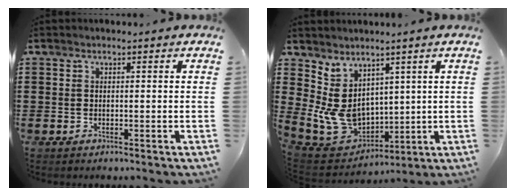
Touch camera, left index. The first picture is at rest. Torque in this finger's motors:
{"motor_torque": [-0.05, 1.58, -0.21, -0.21]}